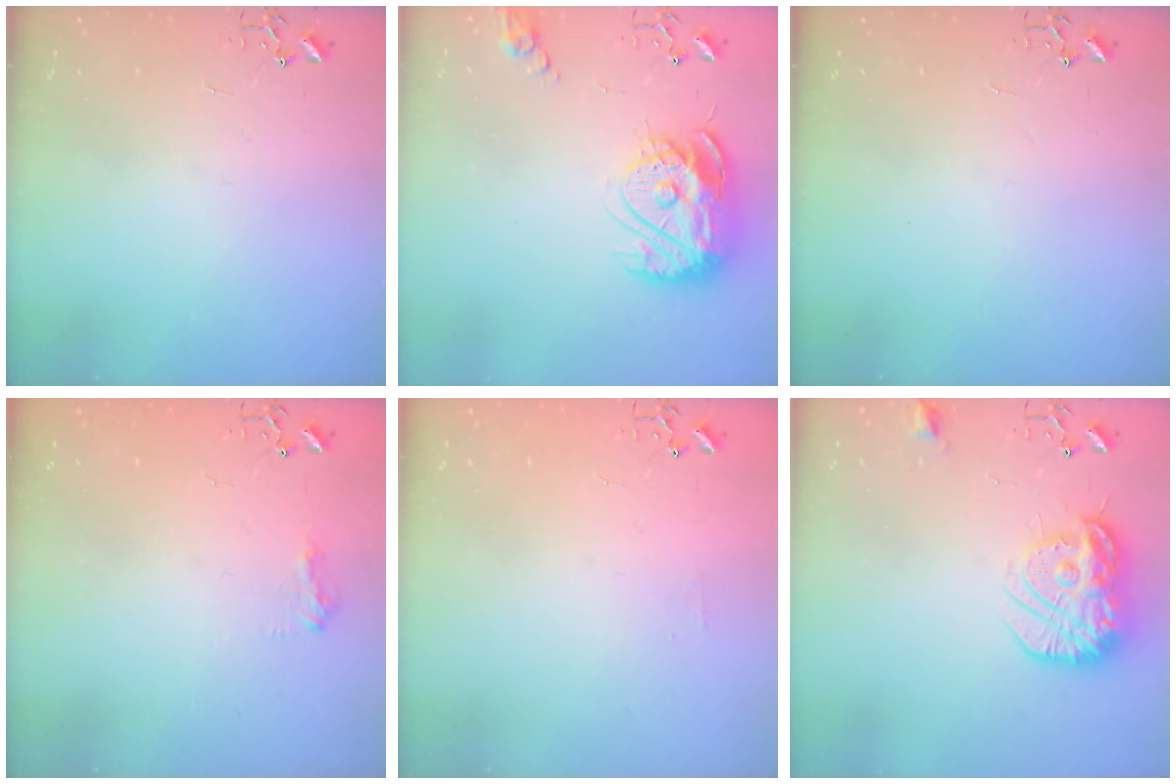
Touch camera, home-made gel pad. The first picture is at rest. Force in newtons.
{"total": 17.3, "press": 17.2, "slide": 1.8}
{"total": 0.0}
{"total": 7.9, "press": 7.9, "slide": 0.6}
{"total": 3.9, "press": 3.8, "slide": 0.6}
{"total": 18.0, "press": 17.9, "slide": 1.6}